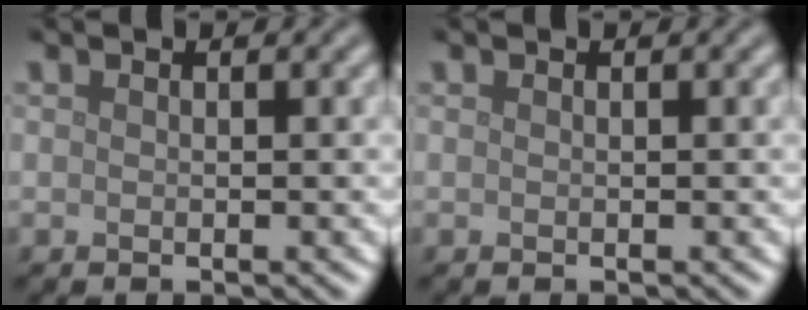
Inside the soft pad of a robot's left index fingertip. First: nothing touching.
{"total": 0.0}